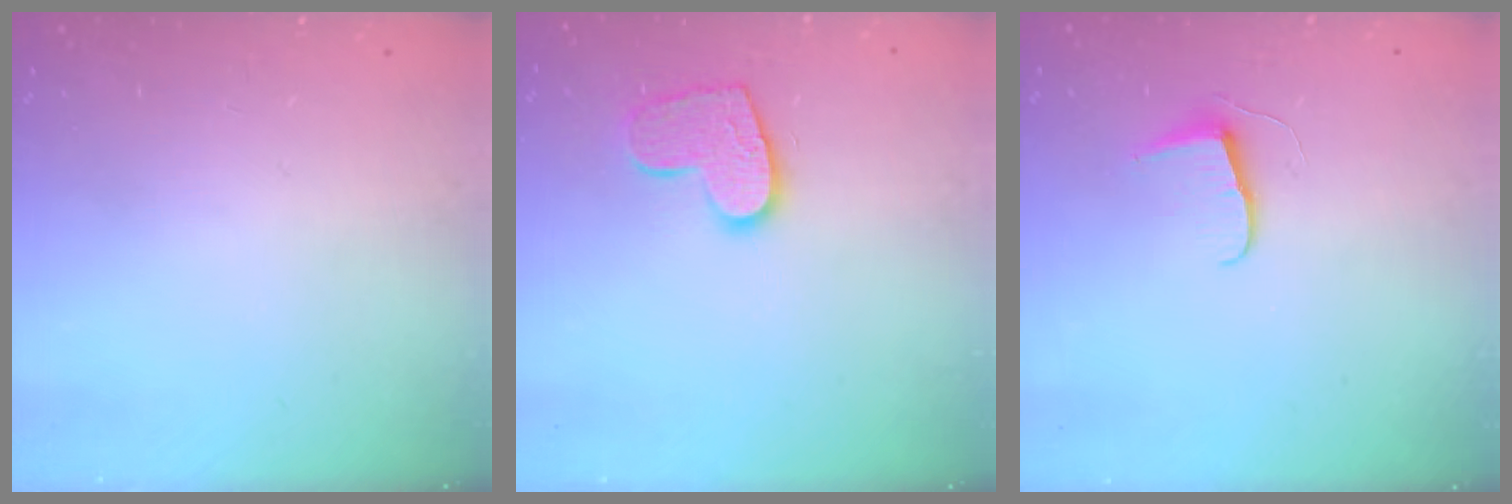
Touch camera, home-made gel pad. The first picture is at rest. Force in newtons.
{"total": 11.7, "press": 11.7, "slide": 0.8}
{"total": 6.8, "press": 6.8, "slide": 0.5}